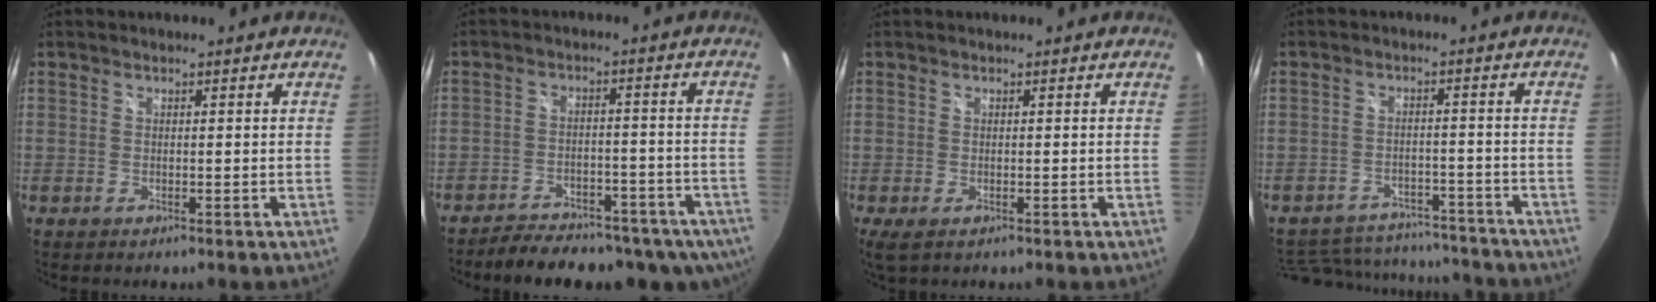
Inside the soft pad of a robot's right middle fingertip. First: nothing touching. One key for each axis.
{"total": 17.9, "fx": -13.6, "fy": 7.7, "fz": 8.7, "tx": -0.159, "ty": -0.010, "tz": -0.166}
{"total": 2.7, "fx": -1.0, "fy": 1.2, "fz": 2.2, "tx": -0.043, "ty": -0.013, "tz": -0.013}
{"total": 17.0, "fx": -14.4, "fy": 7.1, "fz": 5.6, "tx": -0.130, "ty": 0.020, "tz": -0.178}